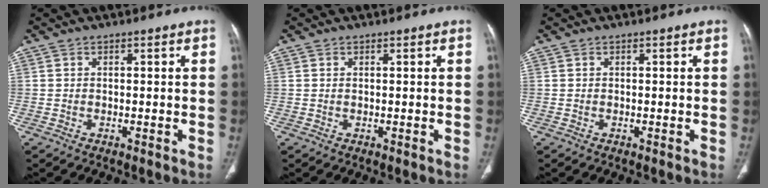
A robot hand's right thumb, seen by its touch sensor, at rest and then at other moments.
{"total": 0.0}
{"total": 0.0}